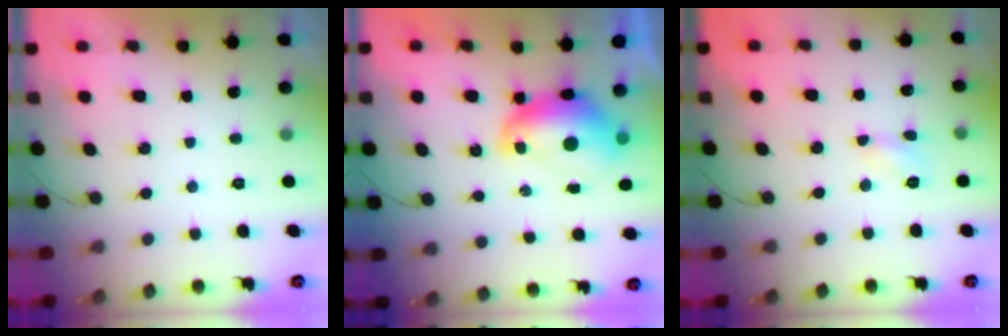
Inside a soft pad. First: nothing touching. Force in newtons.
{"total": 10.3, "press": 10.3, "slide": 1.2}
{"total": 3.8, "press": 3.7, "slide": 0.5}